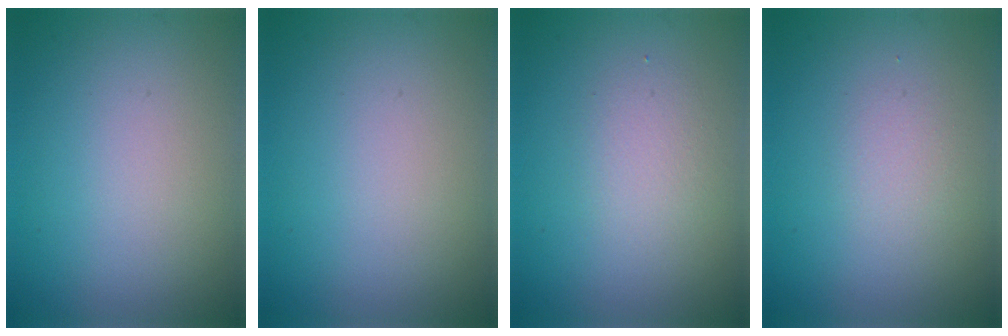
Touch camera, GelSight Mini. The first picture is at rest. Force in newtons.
{"total": 0.0}
{"total": 1.8, "press": 1.8, "slide": 0.1}
{"total": 1.3, "press": 1.3, "slide": 0.1}